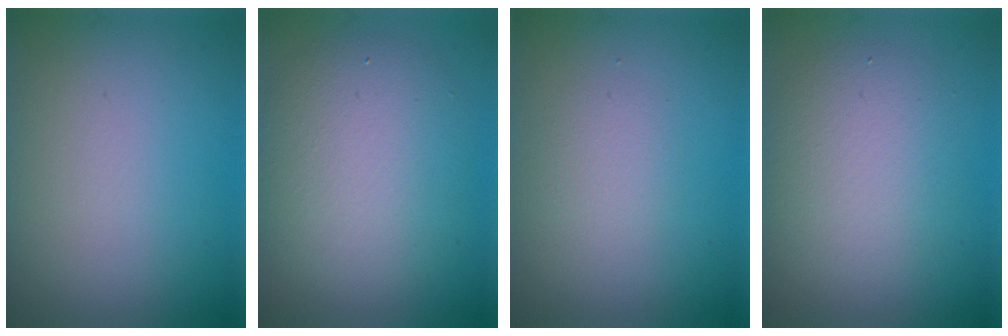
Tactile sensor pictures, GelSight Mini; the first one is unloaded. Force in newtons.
{"total": 6.2, "press": 6.2, "slide": 0.7}
{"total": 1.4, "press": 1.3, "slide": 0.1}
{"total": 2.6, "press": 2.6, "slide": 0.3}